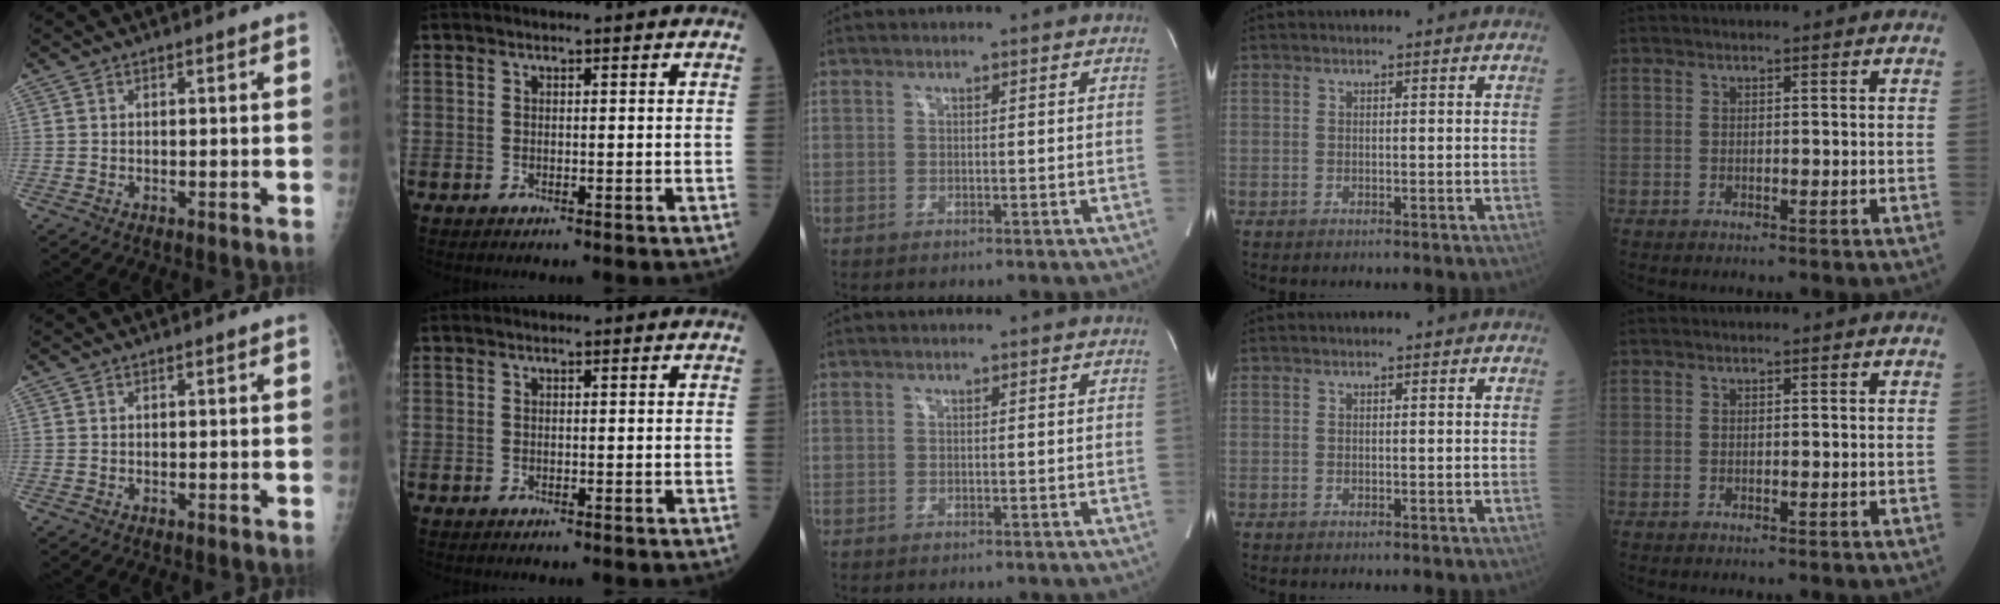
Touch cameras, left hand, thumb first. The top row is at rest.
{}